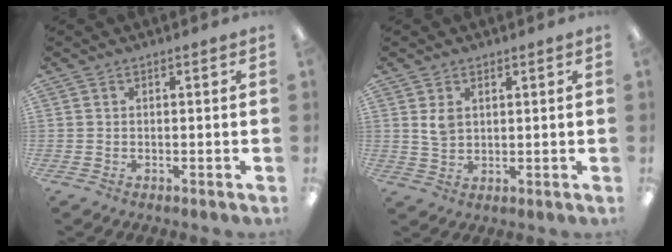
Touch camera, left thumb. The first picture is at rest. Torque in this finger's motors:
{"motor_torque": [0.35, 1.21, 0.65, -0.66, 0.06]}